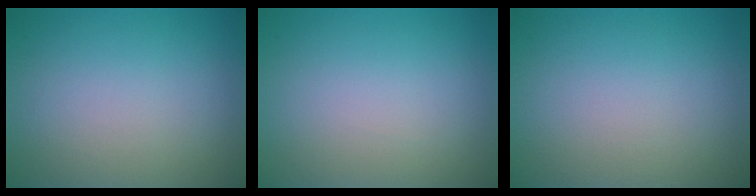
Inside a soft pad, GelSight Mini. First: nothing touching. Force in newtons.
{"total": 0.0}
{"total": 0.0}